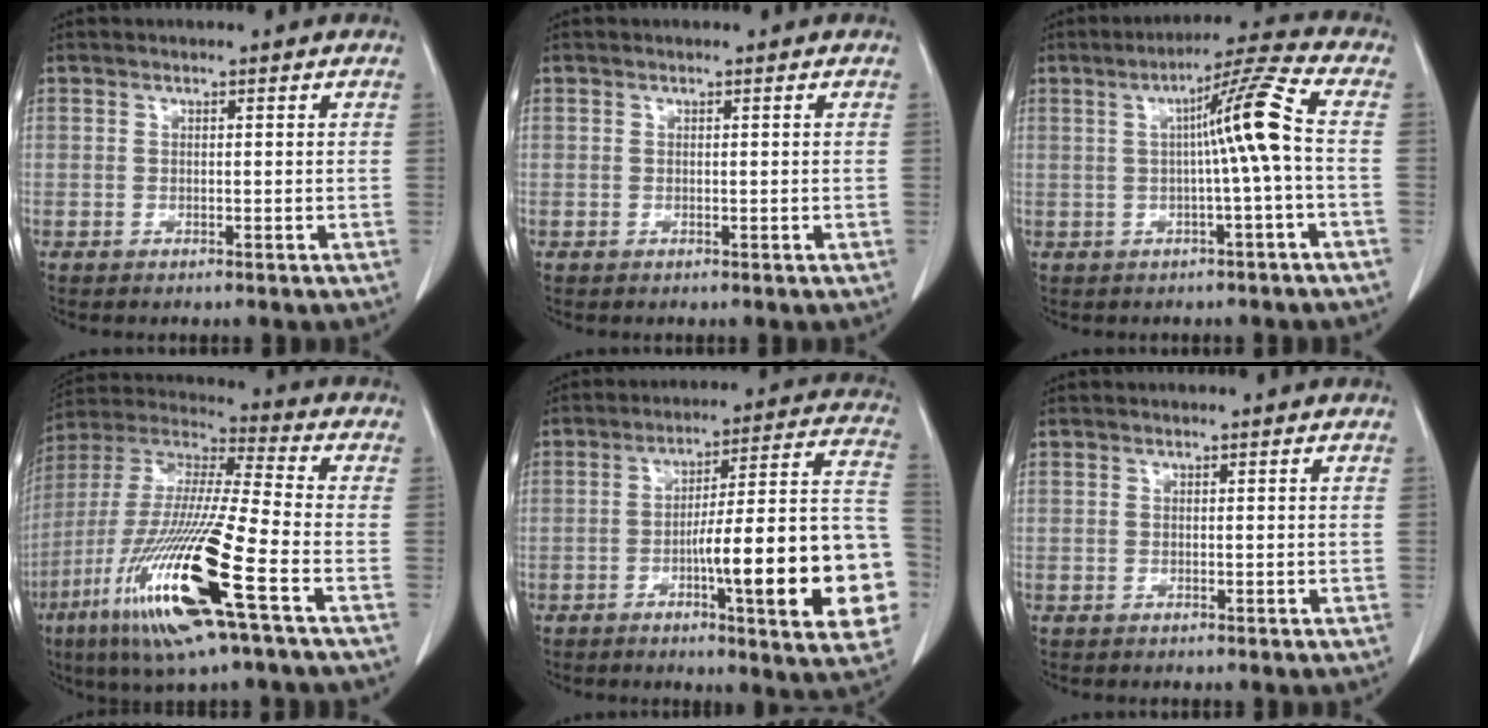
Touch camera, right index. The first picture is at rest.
{"total": 0.0}
{"total": 8.3, "force": [0.2, -1.6, 8.1], "torque": [-0.129, 0.015, 0.005]}
{"total": 21.7, "force": [-8.9, 1.3, 19.7], "torque": [-0.424, -0.042, -0.174]}
{"total": 21.8, "force": [-5.8, 2.2, 20.9], "torque": [-0.203, 0.019, -0.074]}
{"total": 0.0}